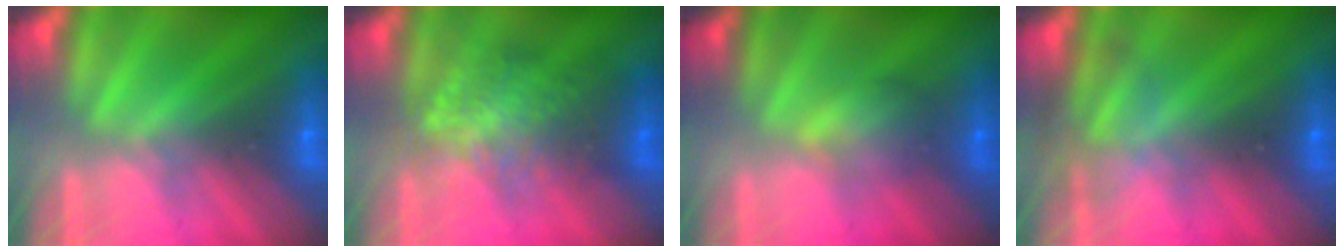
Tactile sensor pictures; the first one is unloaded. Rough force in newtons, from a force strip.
{"total": 2.3}
{"total": 2.1}
{"total": 2.6}